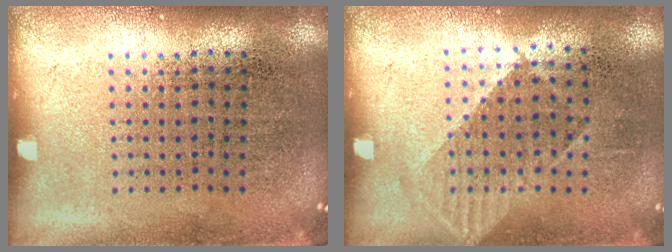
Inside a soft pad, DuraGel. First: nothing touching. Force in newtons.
{"total": 1.0, "press": 0.9, "slide": 0.6}